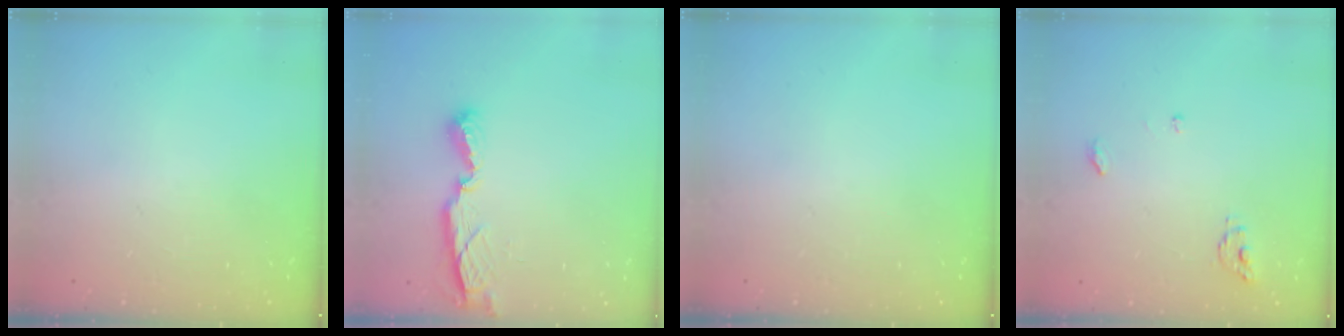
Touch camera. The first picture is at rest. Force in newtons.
{"total": 7.7, "press": 7.7, "slide": 0.2}
{"total": 0.0}
{"total": 4.6, "press": 4.6, "slide": 0.3}